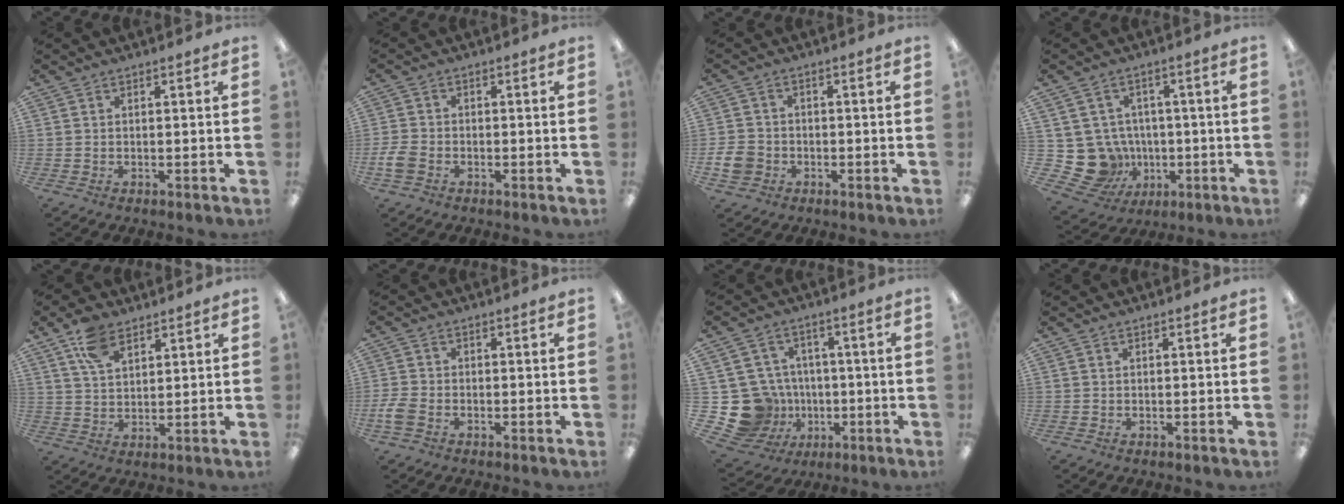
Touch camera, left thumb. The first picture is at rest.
{"total": 4.2, "force": [-1.7, 2.9, 2.4], "torque": [-0.056, 0.006, -0.034]}
{"total": 5.7, "force": [-1.7, 4.8, 2.5], "torque": [-0.061, 0.009, -0.031]}
{"total": 10.5, "force": [-1.1, 10.0, 2.8], "torque": [-0.096, 0.000, -0.007]}
{"total": 8.5, "force": [5.3, 4.7, 4.7], "torque": [-0.090, -0.008, 0.099]}
{"total": 4.0, "force": [-1.7, 2.6, 2.5], "torque": [-0.057, 0.003, -0.034]}
{"total": 15.1, "force": [-3.0, 14.0, 4.9], "torque": [-0.124, 0.018, -0.028]}
{"total": 0.0}